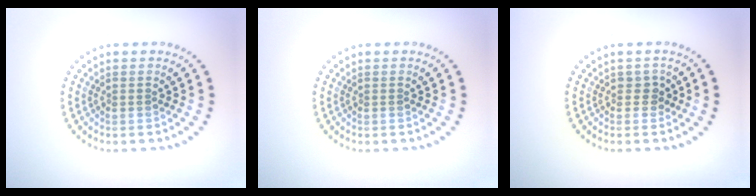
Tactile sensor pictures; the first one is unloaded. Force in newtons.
{"total": 0.0}
{"total": 1.2, "press": 1.0, "slide": 0.6}